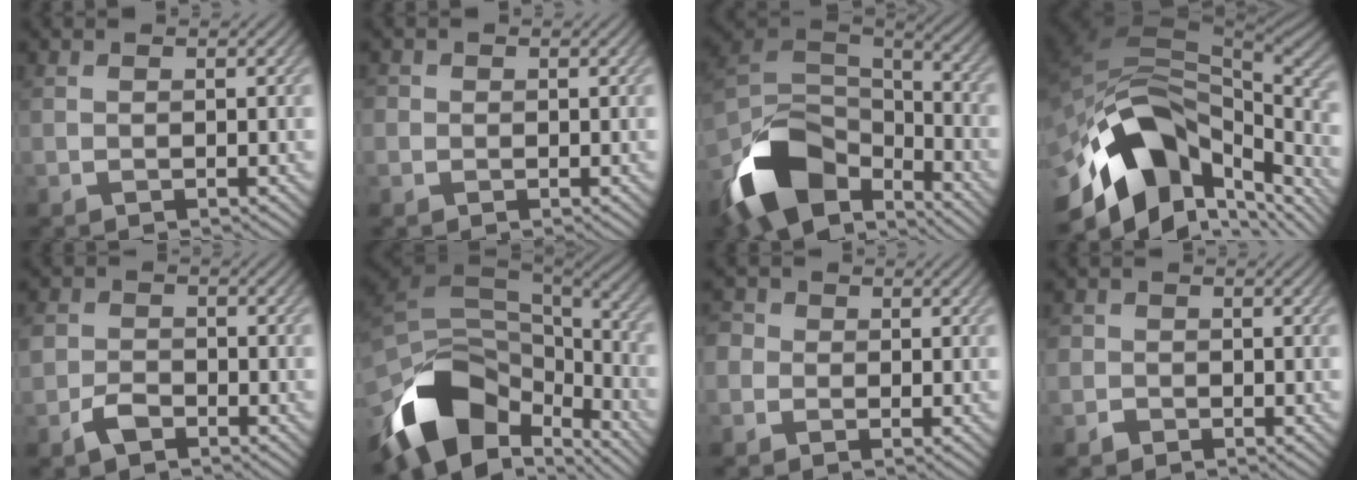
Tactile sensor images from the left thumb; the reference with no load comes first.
{"total": 1.3, "force": [0.1, 1.3, 0.0], "torque": [0.007, 0.005, -0.011]}
{"total": 14.8, "force": [-8.6, 8.0, 9.0], "torque": [-0.218, -0.023, -0.154]}
{"total": 16.2, "force": [-6.8, 10.0, 10.7], "torque": [-0.221, -0.020, -0.116]}
{"total": 2.7, "force": [-1.7, 1.8, 1.2], "torque": [-0.025, 0.003, -0.045]}
{"total": 15.0, "force": [-7.2, 8.6, 10.0], "torque": [-0.234, -0.015, -0.121]}
{"total": 2.4, "force": [-0.7, 2.2, 0.4], "torque": [-0.011, 0.008, -0.032]}
{"total": 1.3, "force": [-0.7, 1.1, 0.1], "torque": [0.011, 0.005, -0.023]}